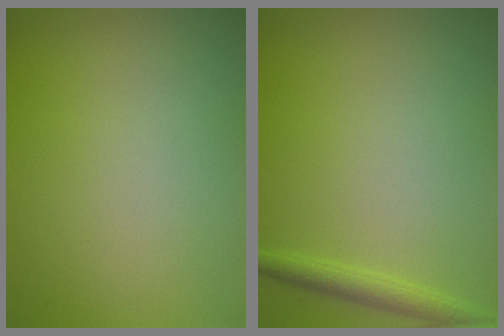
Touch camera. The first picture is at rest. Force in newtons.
{"total": 1.8, "press": 1.8, "slide": 0.1}